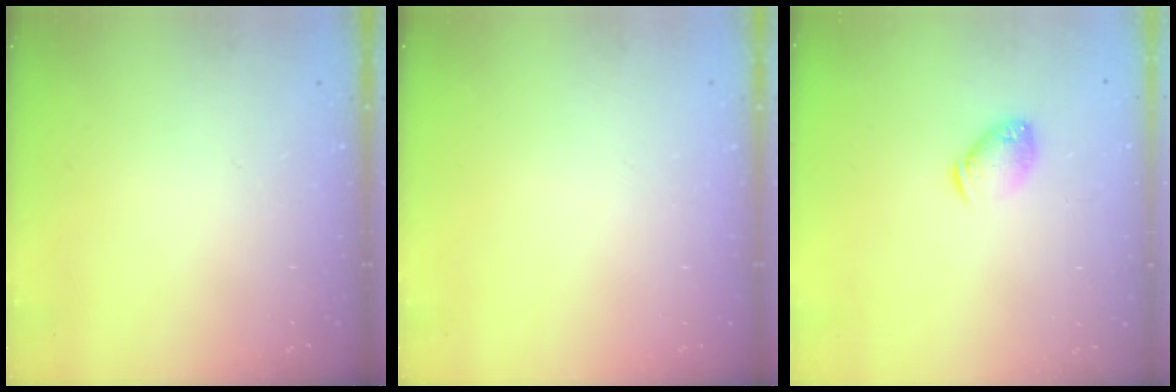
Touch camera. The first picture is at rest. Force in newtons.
{"total": 0.0}
{"total": 8.0, "press": 7.9, "slide": 1.4}